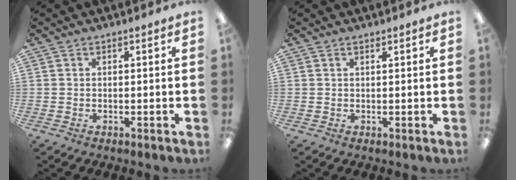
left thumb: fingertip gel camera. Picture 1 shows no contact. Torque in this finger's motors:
{"motor_torque": [0.04, -0.03, -0.34, 0.46, -0.01]}